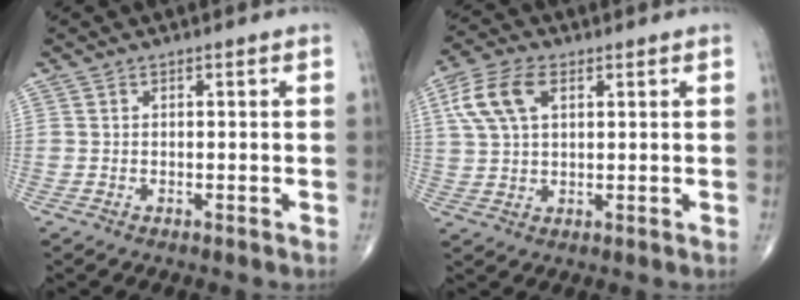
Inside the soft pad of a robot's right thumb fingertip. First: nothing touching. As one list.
[{"total": 9.3, "force": [3.2, 5.2, 7.0], "torque": [-0.148, 0.011, 0.063]}]